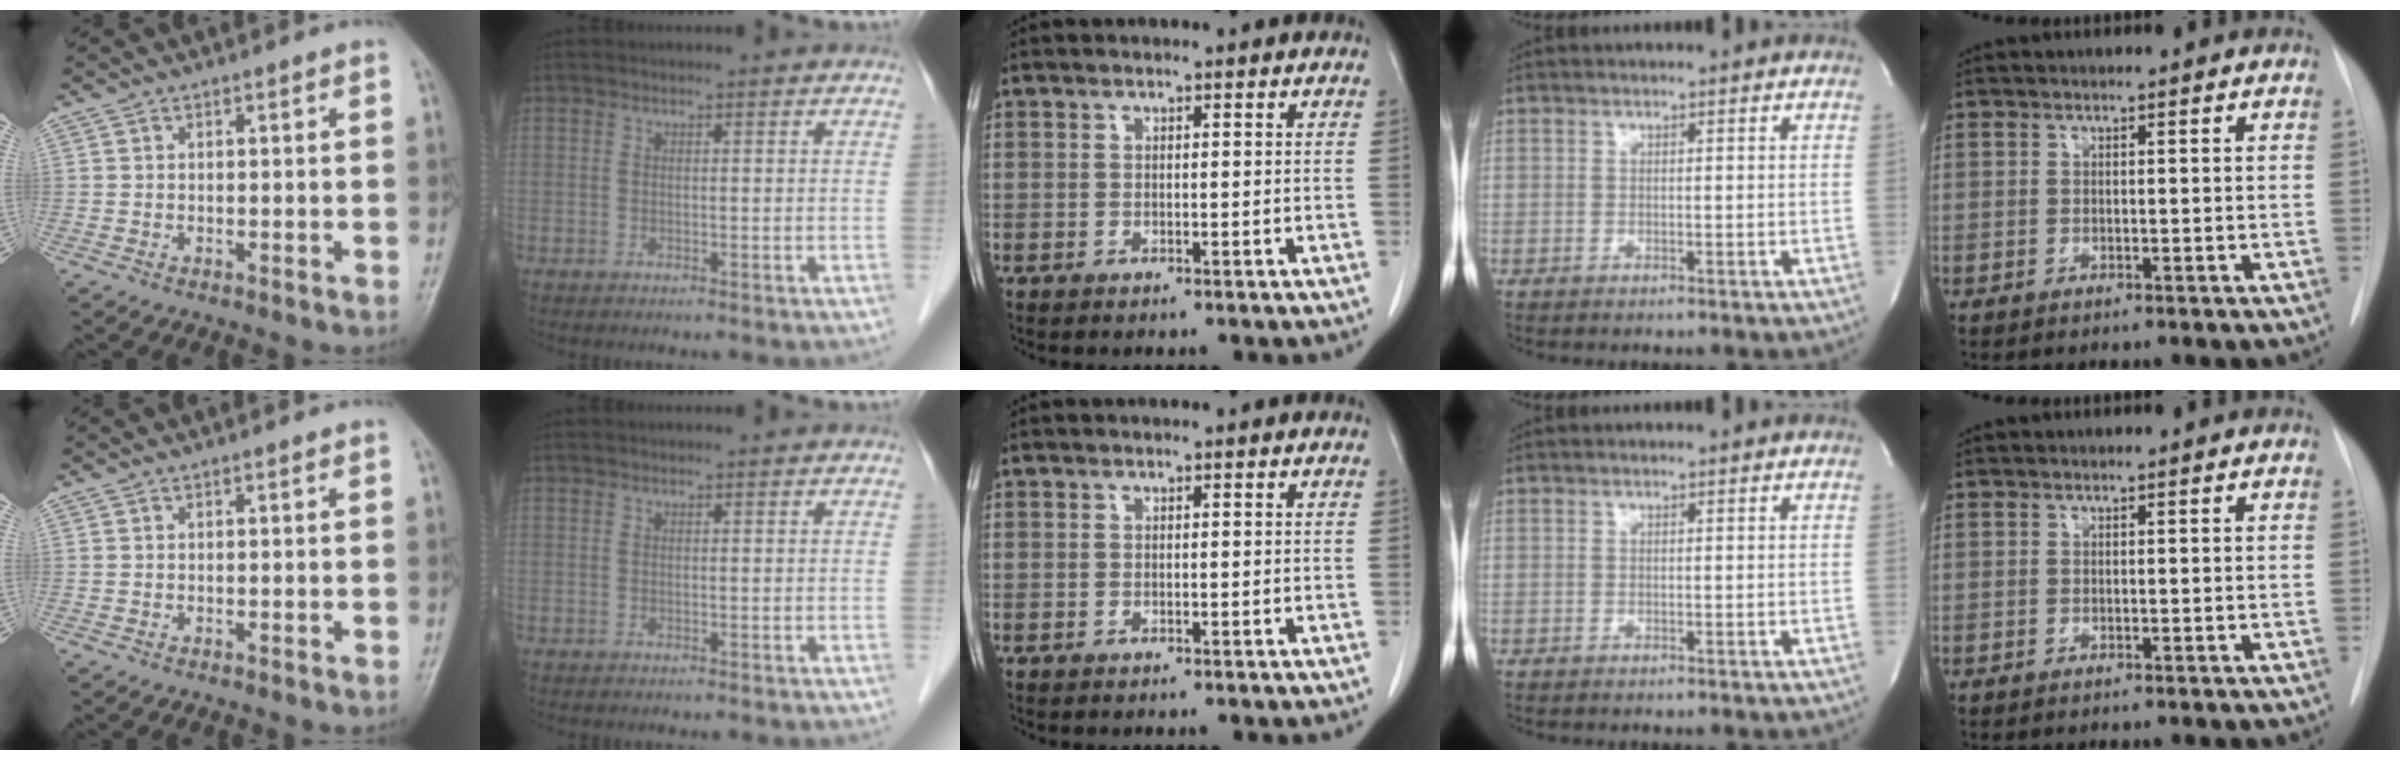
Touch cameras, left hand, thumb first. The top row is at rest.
{}